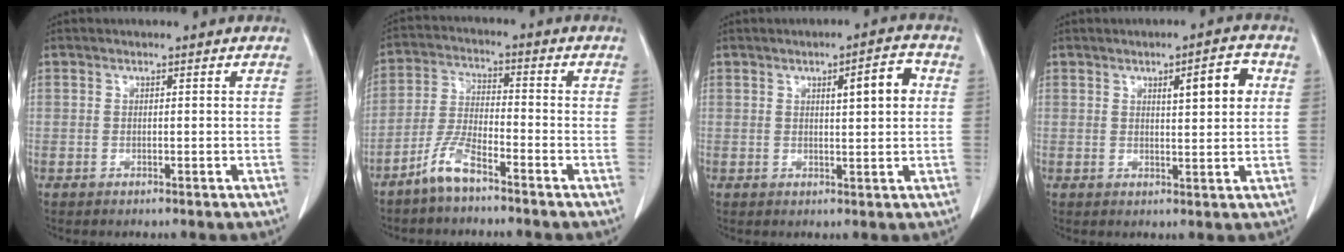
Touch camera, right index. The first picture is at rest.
{"total": 6.1, "force": [-4.6, 1.1, 3.8], "torque": [-0.091, -0.006, -0.096]}
{"total": 5.3, "force": [1.4, 0.9, 5.0], "torque": [-0.073, 0.006, 0.020]}
{"total": 5.6, "force": [1.8, 1.1, 5.1], "torque": [-0.076, 0.006, 0.026]}